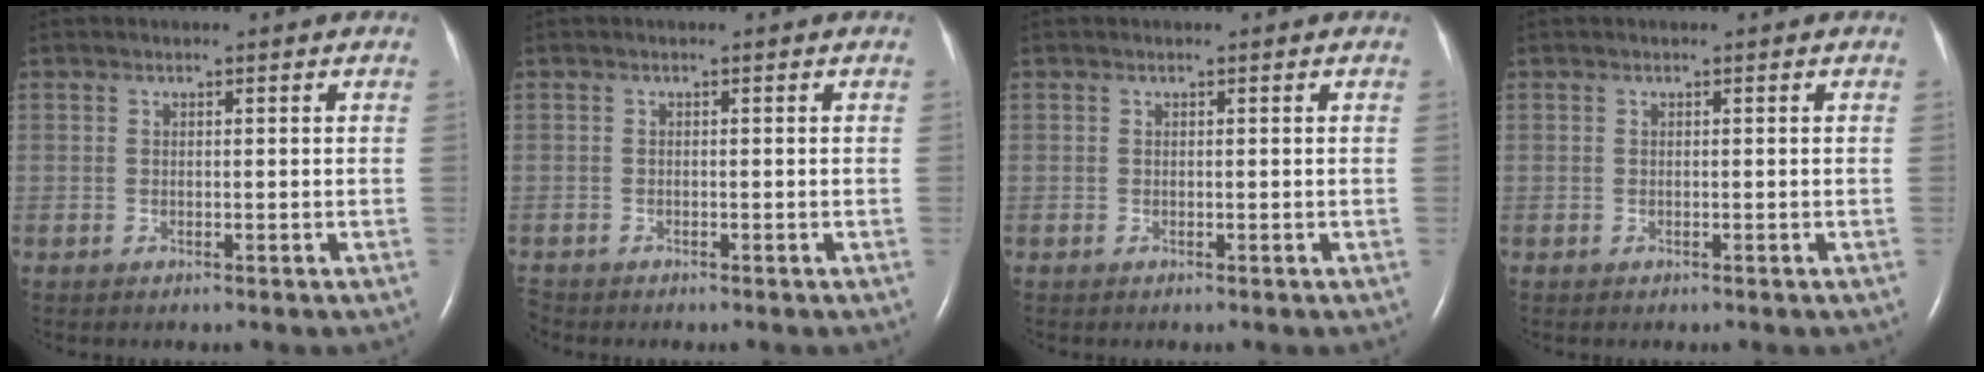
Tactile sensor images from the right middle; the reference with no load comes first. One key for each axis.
{"total": 1.1, "fx": -1.0, "fy": 0.3, "fz": 0.1, "tx": -0.003, "ty": -0.004, "tz": -0.017}
{"total": 0.0}
{"total": 0.0}